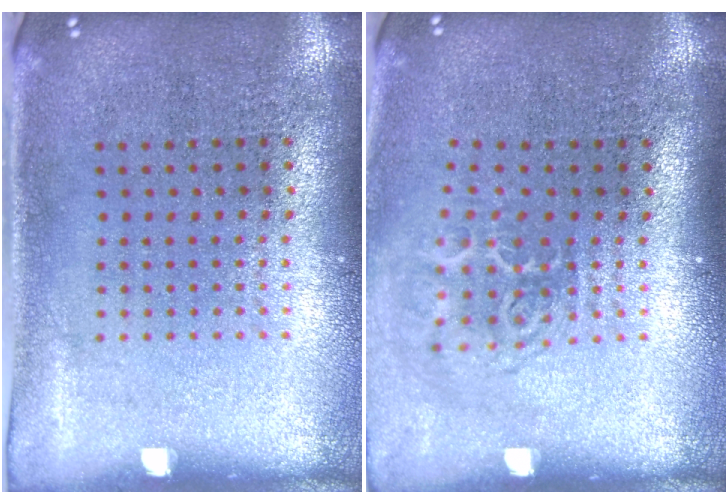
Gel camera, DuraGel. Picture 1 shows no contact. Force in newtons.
{"total": 1.8, "press": 1.2, "slide": 1.4}